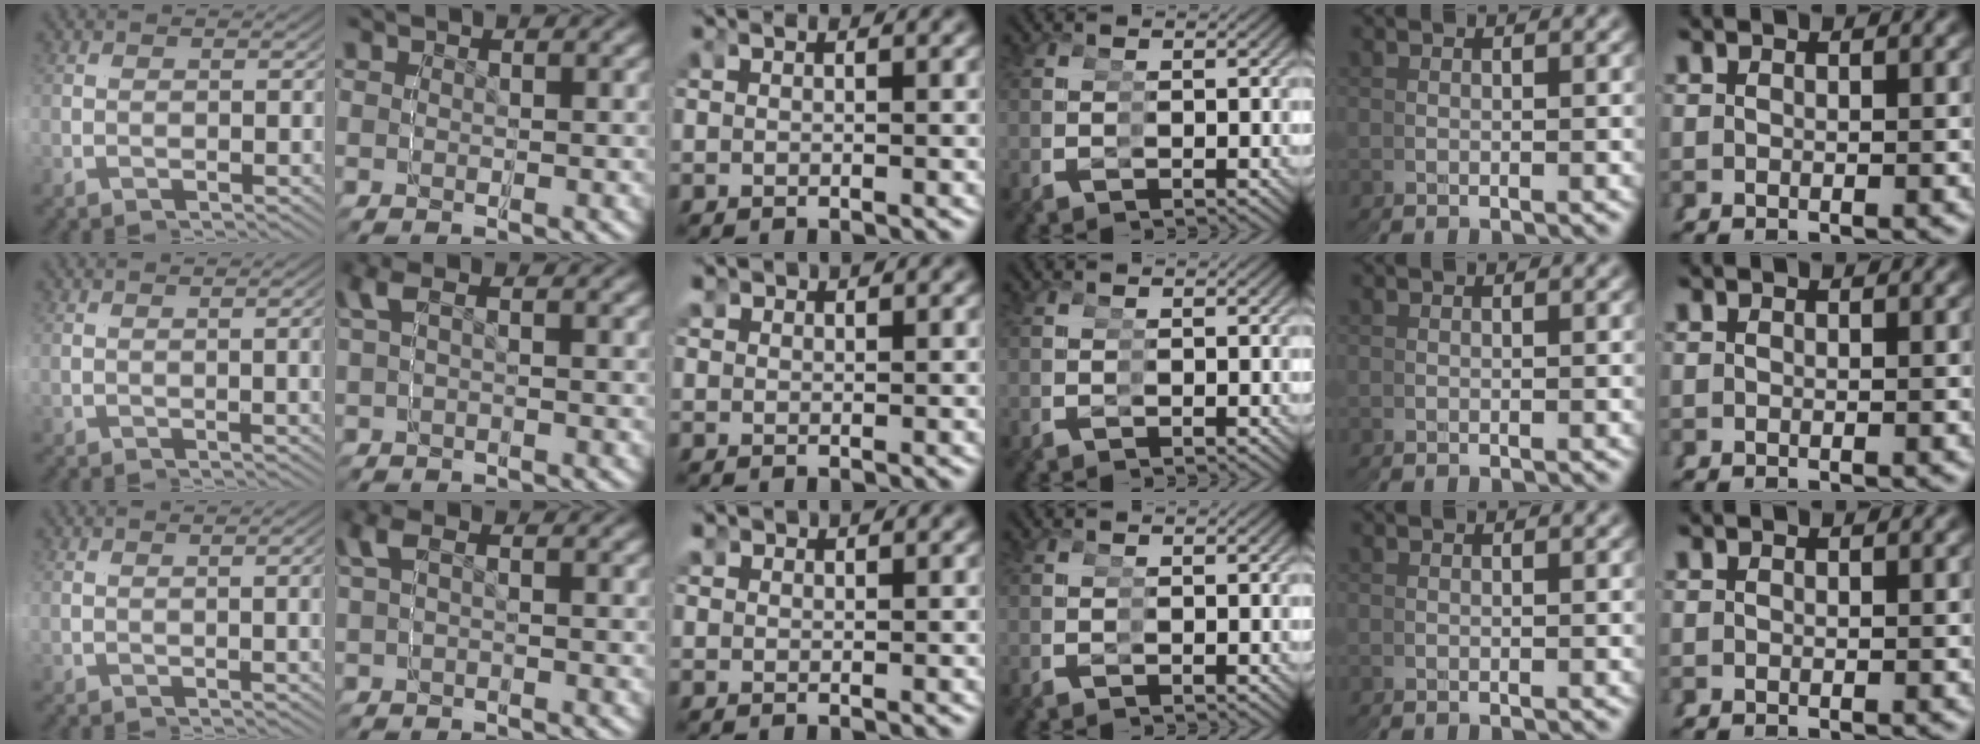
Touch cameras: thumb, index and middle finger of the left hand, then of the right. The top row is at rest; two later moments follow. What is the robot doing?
{"motion": "grasp_and_lifting", "object": "glasses"}